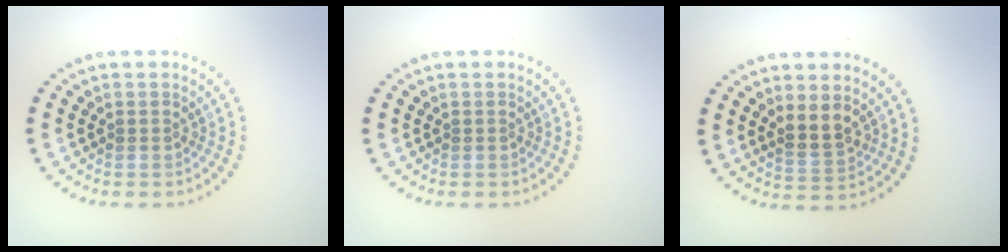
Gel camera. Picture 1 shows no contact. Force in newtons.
{"total": 0.0}
{"total": 2.4, "press": 2.2, "slide": 1.0}